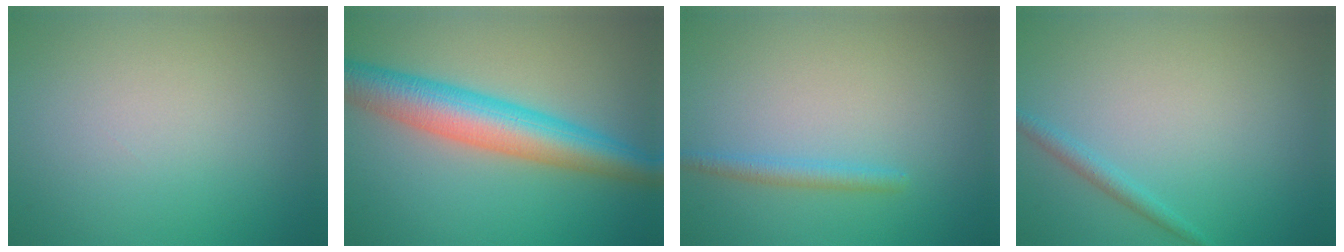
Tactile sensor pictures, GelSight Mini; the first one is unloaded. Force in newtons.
{"total": 7.5, "press": 7.5, "slide": 0.1}
{"total": 1.6, "press": 1.6, "slide": 0.0}
{"total": 1.3, "press": 1.3, "slide": 0.1}